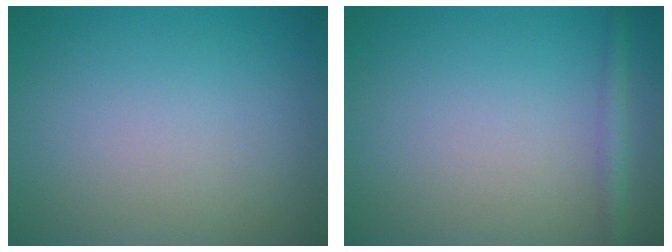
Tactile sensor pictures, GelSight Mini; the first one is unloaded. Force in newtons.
{"total": 1.6, "press": 1.6, "slide": 0.1}